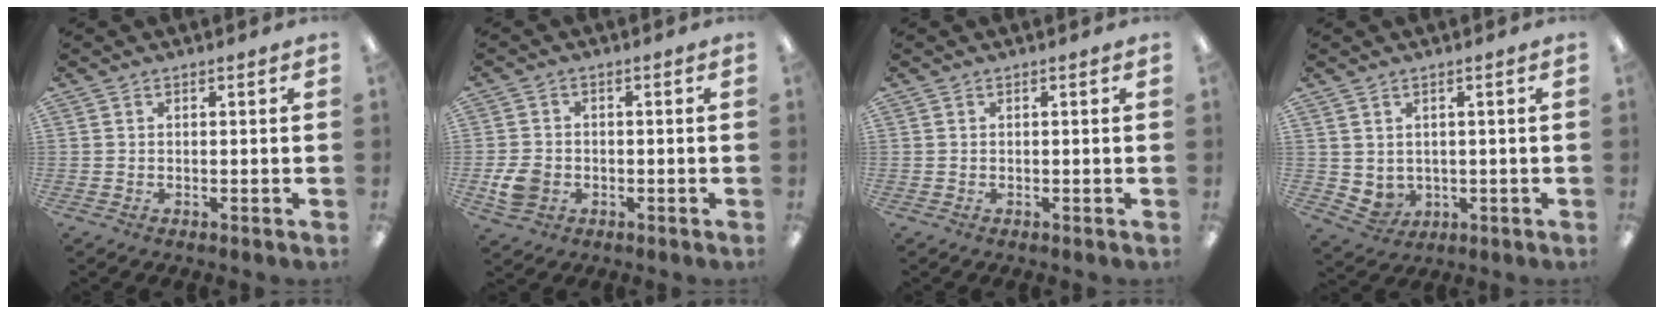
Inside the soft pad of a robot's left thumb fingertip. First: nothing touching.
{"total": 5.5, "force": [-1.6, 4.5, 2.8], "torque": [-0.049, -0.001, -0.032]}
{"total": 0.0}
{"total": 3.4, "force": [1.8, 2.7, 0.9], "torque": [-0.030, -0.011, 0.035]}